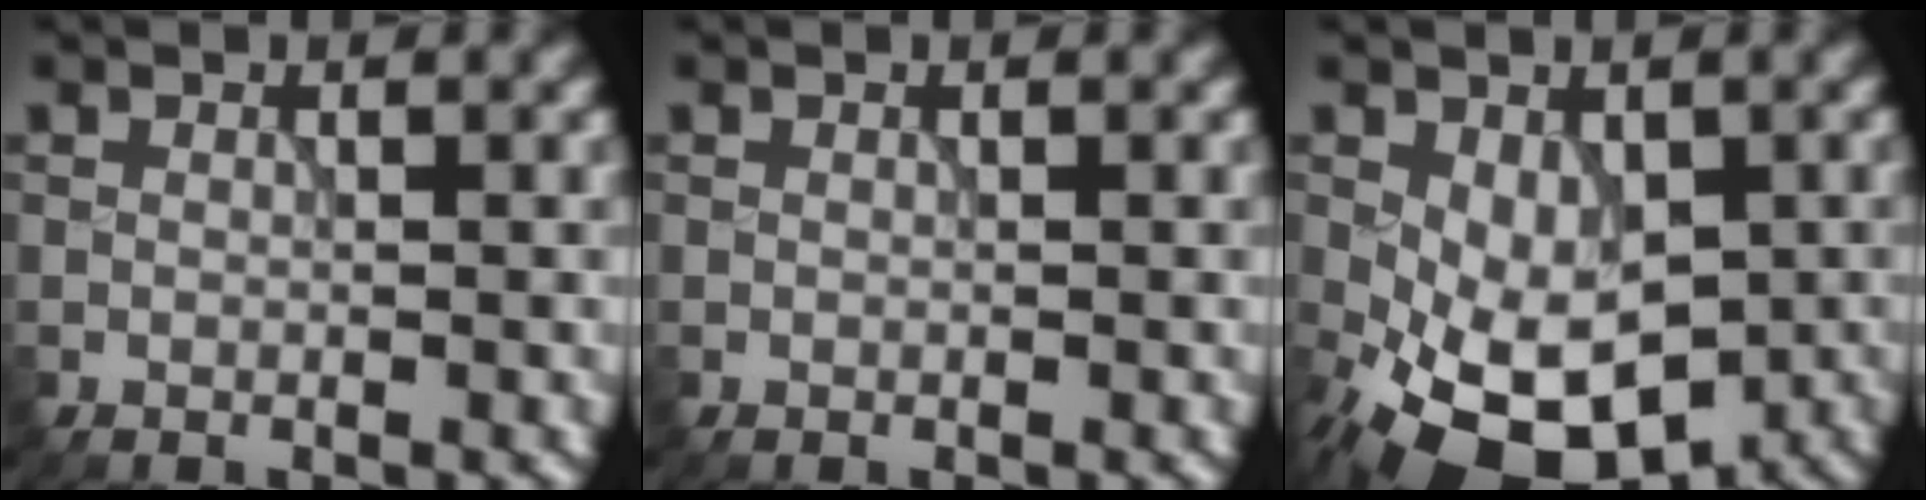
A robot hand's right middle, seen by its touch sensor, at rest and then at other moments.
{"total": 0.0}
{"total": 9.7, "force": [-3.3, 5.8, 7.1], "torque": [-0.137, -0.024, -0.044]}